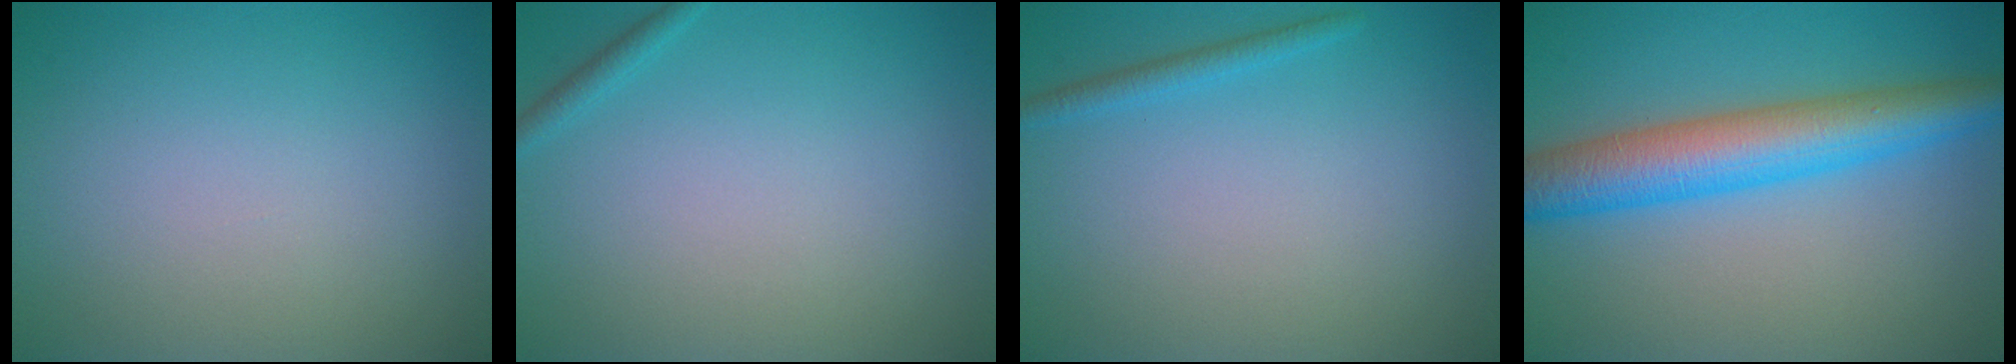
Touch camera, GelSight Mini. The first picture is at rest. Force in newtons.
{"total": 0.9, "press": 0.9, "slide": 0.1}
{"total": 1.3, "press": 1.3, "slide": 0.0}
{"total": 7.1, "press": 7.1, "slide": 0.0}